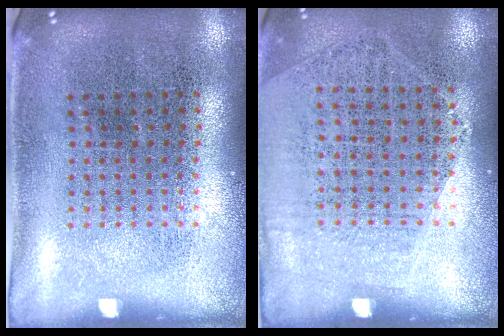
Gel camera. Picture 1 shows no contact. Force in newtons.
{"total": 1.2, "press": 1.0, "slide": 0.7}